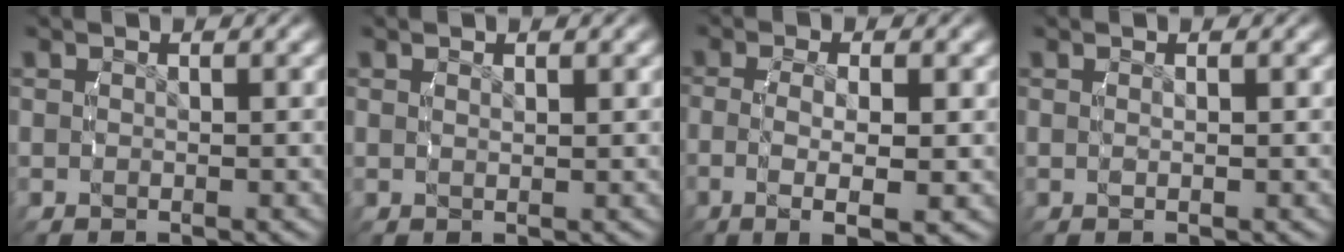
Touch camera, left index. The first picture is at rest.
{"total": 0.8, "force": [0.5, -0.6, 0.3], "torque": [-0.005, -0.005, 0.013]}
{"total": 5.5, "force": [-1.2, 1.5, 5.1], "torque": [-0.093, -0.012, -0.011]}
{"total": 1.0, "force": [0.0, -0.7, 0.6], "torque": [-0.014, -0.001, 0.006]}